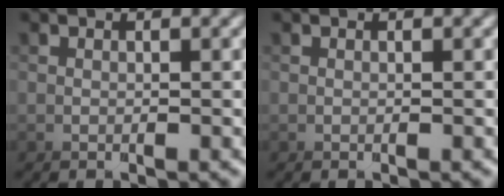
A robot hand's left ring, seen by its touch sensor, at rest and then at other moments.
{"total": 0.0}